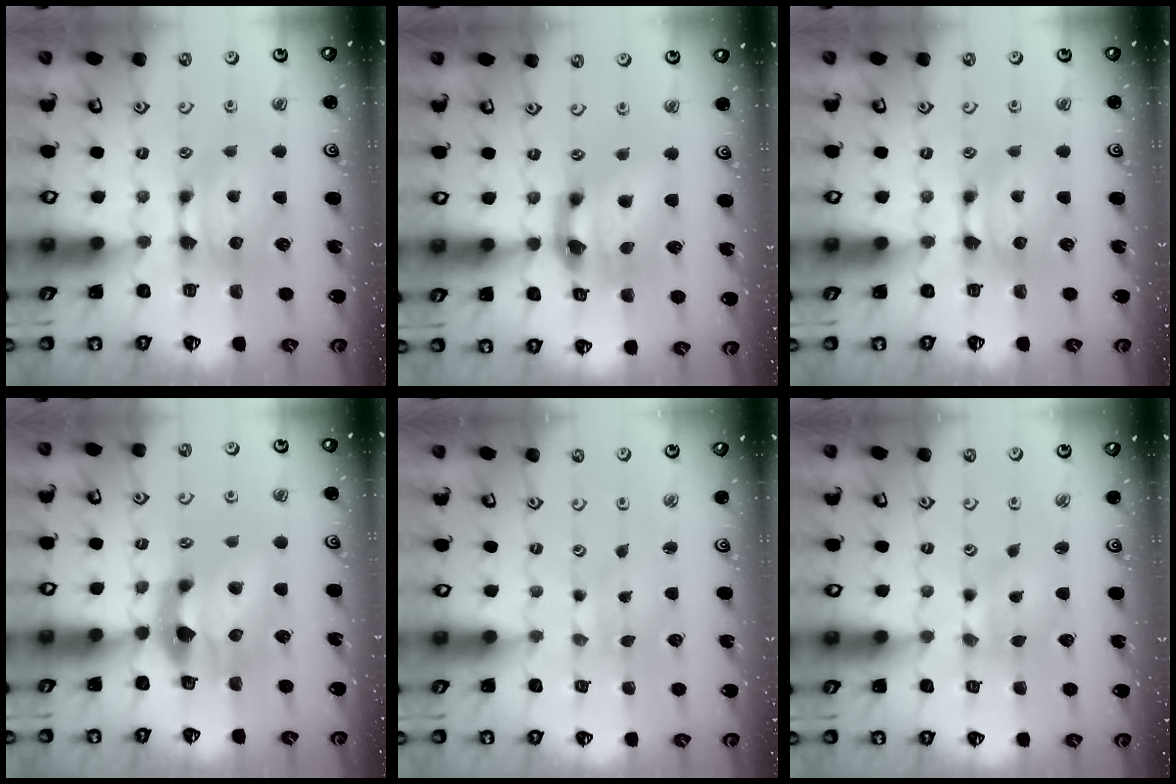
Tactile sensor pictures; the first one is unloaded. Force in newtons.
{"total": 7.1, "press": 6.8, "slide": 2.0}
{"total": 0.0}
{"total": 6.3, "press": 5.9, "slide": 2.2}
{"total": 4.1, "press": 4.1, "slide": 0.2}
{"total": 1.7, "press": 1.3, "slide": 1.1}